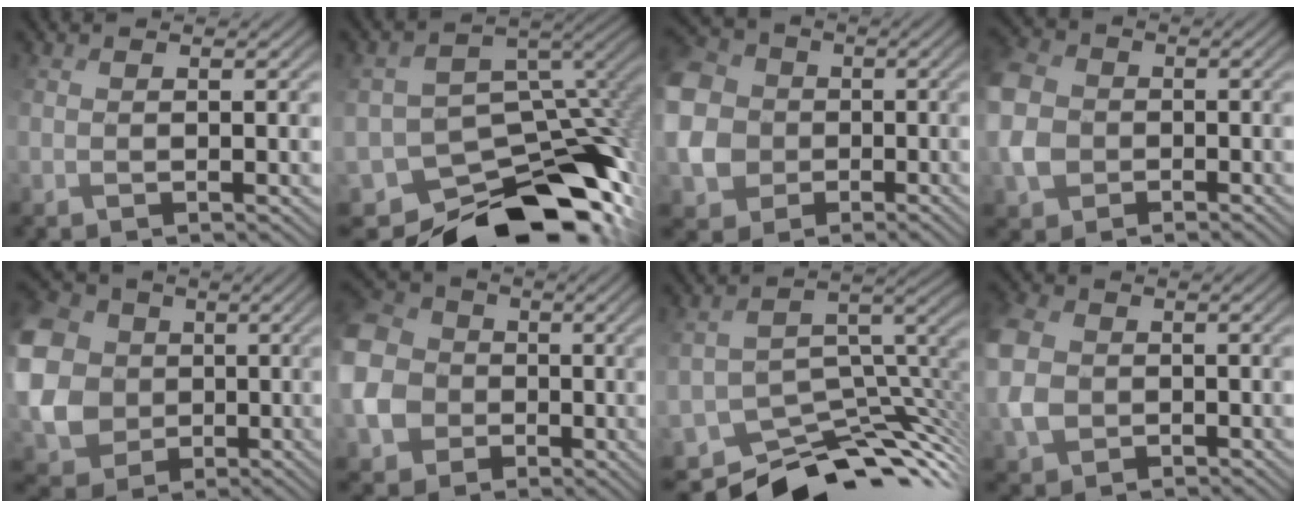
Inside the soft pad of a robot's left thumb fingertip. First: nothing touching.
{"total": 12.2, "force": [-7.3, 7.7, 6.0], "torque": [-0.101, -0.018, -0.086]}
{"total": 11.0, "force": [-0.3, 10.1, 4.3], "torque": [-0.163, -0.014, -0.013]}
{"total": 5.3, "force": [-0.7, 4.7, 2.3], "torque": [-0.074, 0.004, -0.029]}
{"total": 12.9, "force": [2.0, 11.3, 5.8], "torque": [-0.212, -0.010, 0.031]}
{"total": 10.9, "force": [-1.0, 9.9, 4.4], "torque": [-0.163, -0.012, -0.032]}
{"total": 8.7, "force": [-6.8, 3.9, 3.8], "torque": [-0.057, -0.010, -0.088]}
{"total": 5.0, "force": [0.2, 4.3, 2.5], "torque": [-0.082, 0.008, -0.010]}